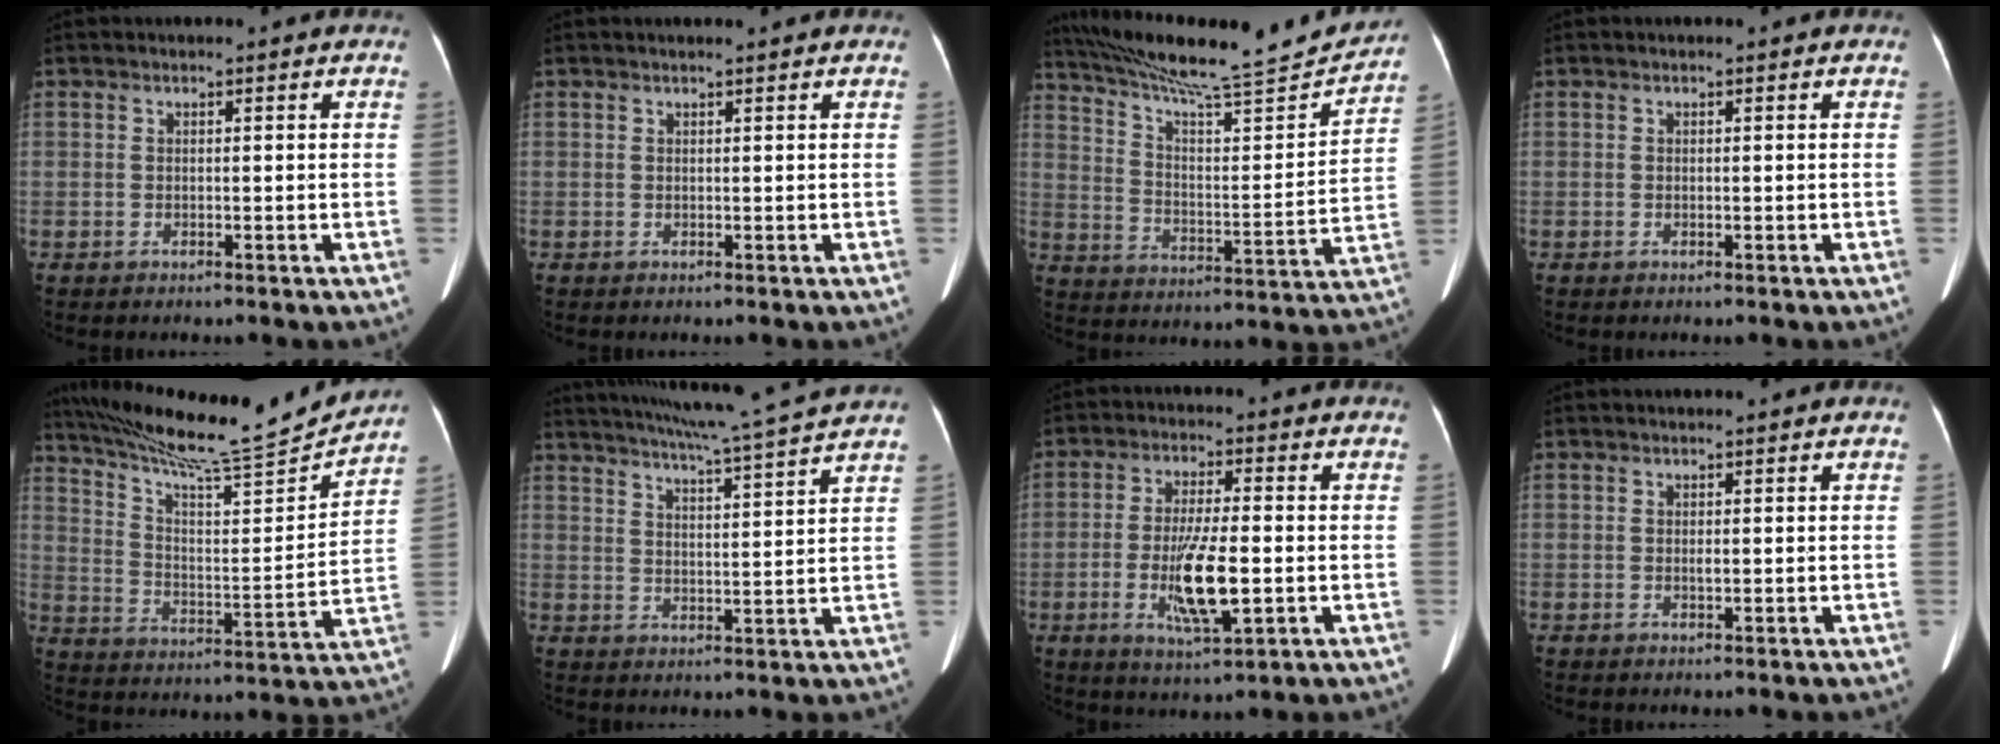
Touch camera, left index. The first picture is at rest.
{"total": 1.5, "force": [1.2, 0.0, 0.8], "torque": [-0.008, 0.014, 0.020]}
{"total": 21.8, "force": [20.0, 1.1, 8.7], "torque": [-0.152, -0.025, 0.294]}
{"total": 0.0}
{"total": 19.3, "force": [18.0, -0.5, 7.1], "torque": [-0.130, -0.033, 0.276]}
{"total": 13.9, "force": [12.5, -1.9, 5.8], "torque": [-0.108, -0.013, 0.174]}
{"total": 9.5, "force": [-2.1, 1.7, 9.1], "torque": [-0.175, -0.014, -0.035]}
{"total": 0.5, "force": [0.1, 0.1, 0.5], "torque": [-0.010, -0.002, 0.001]}